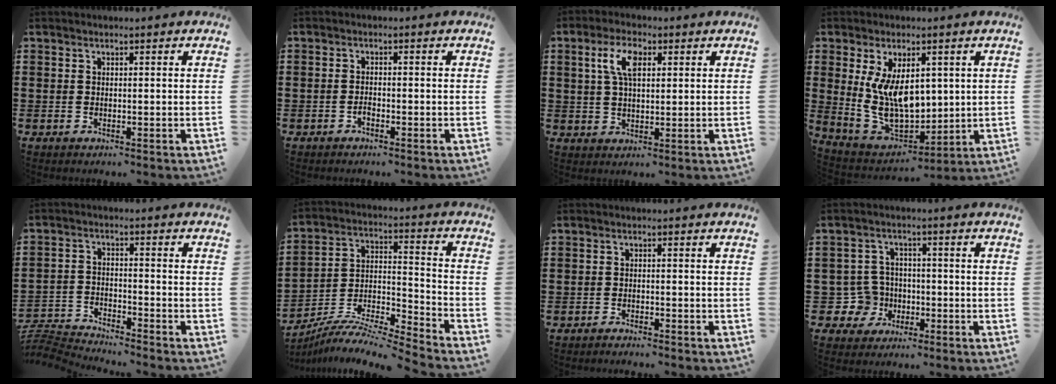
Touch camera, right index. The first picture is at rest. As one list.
[{"total": 1.0, "force": [-0.7, 0.4, 0.6], "torque": [-0.013, -0.004, -0.012]}, {"total": 6.1, "force": [2.2, 2.7, 5.1], "torque": [-0.100, 0.011, 0.034]}, {"total": 10.5, "force": [2.7, 6.4, 7.9], "torque": [-0.170, -0.009, 0.049]}, {"total": 4.1, "force": [-4.1, 0.1, 0.0], "torque": [-0.021, -0.004, -0.091]}, {"total": 8.0, "force": [-7.7, 0.3, 2.3], "torque": [-0.044, 0.001, -0.158]}, {"total": 1.4, "force": [-1.4, -0.1, 0.0], "torque": [-0.002, 0.003, -0.029]}, {"total": 5.7, "force": [-1.5, 5.1, 1.8], "torque": [-0.078, 0.004, -0.033]}]